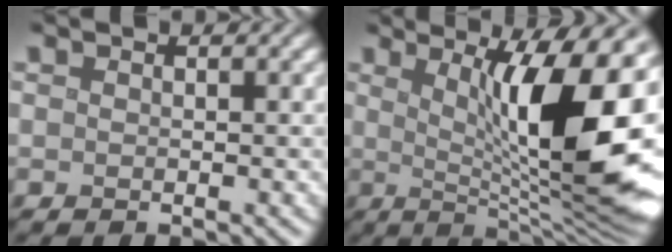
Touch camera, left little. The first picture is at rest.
{"total": 13.4, "force": [1.6, 3.3, 12.9], "torque": [-0.159, 0.001, 0.023]}